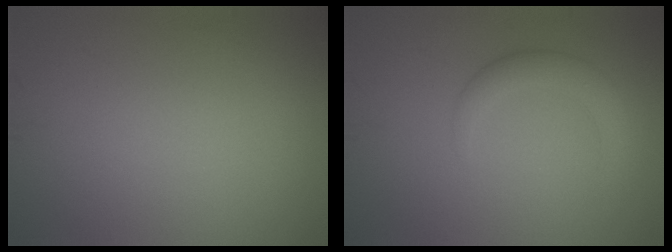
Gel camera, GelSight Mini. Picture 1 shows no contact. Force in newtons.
{"total": 2.6, "press": 2.6, "slide": 0.1}